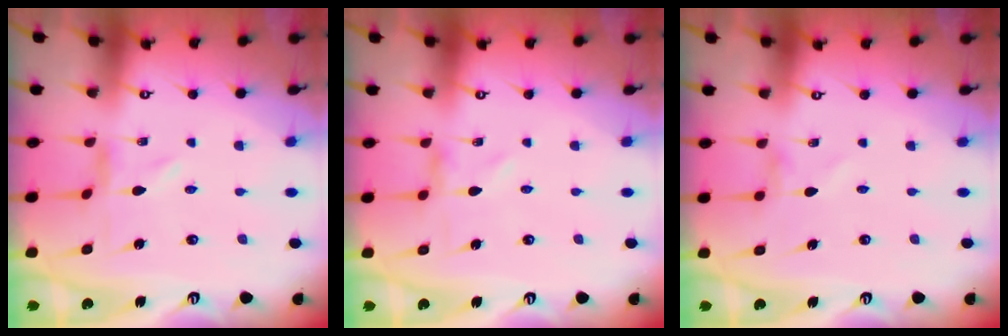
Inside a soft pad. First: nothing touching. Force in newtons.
{"total": 0.0}
{"total": 0.0}